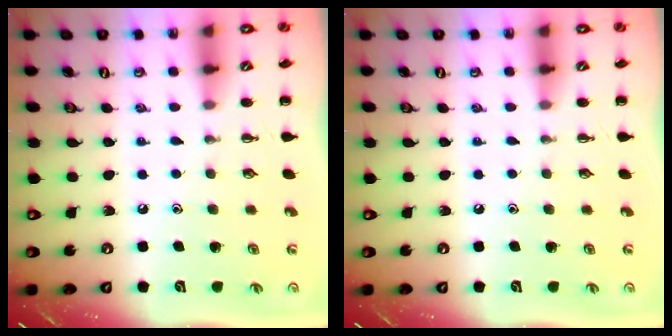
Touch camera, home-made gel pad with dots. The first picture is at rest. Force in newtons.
{"total": 0.0}